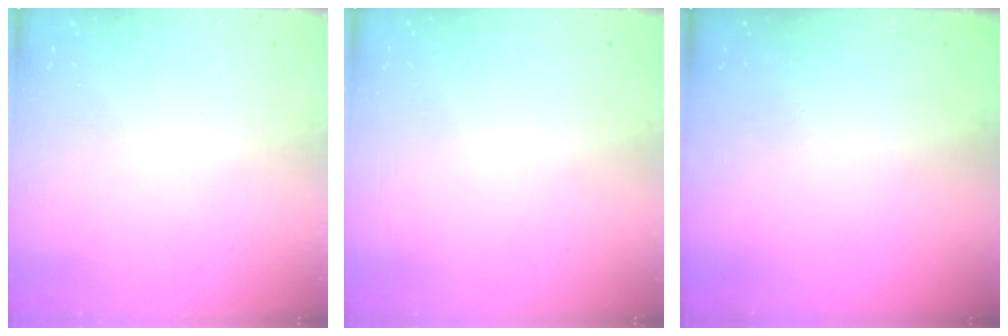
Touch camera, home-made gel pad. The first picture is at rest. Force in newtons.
{"total": 2.6, "press": 2.6, "slide": 0.2}
{"total": 0.0}